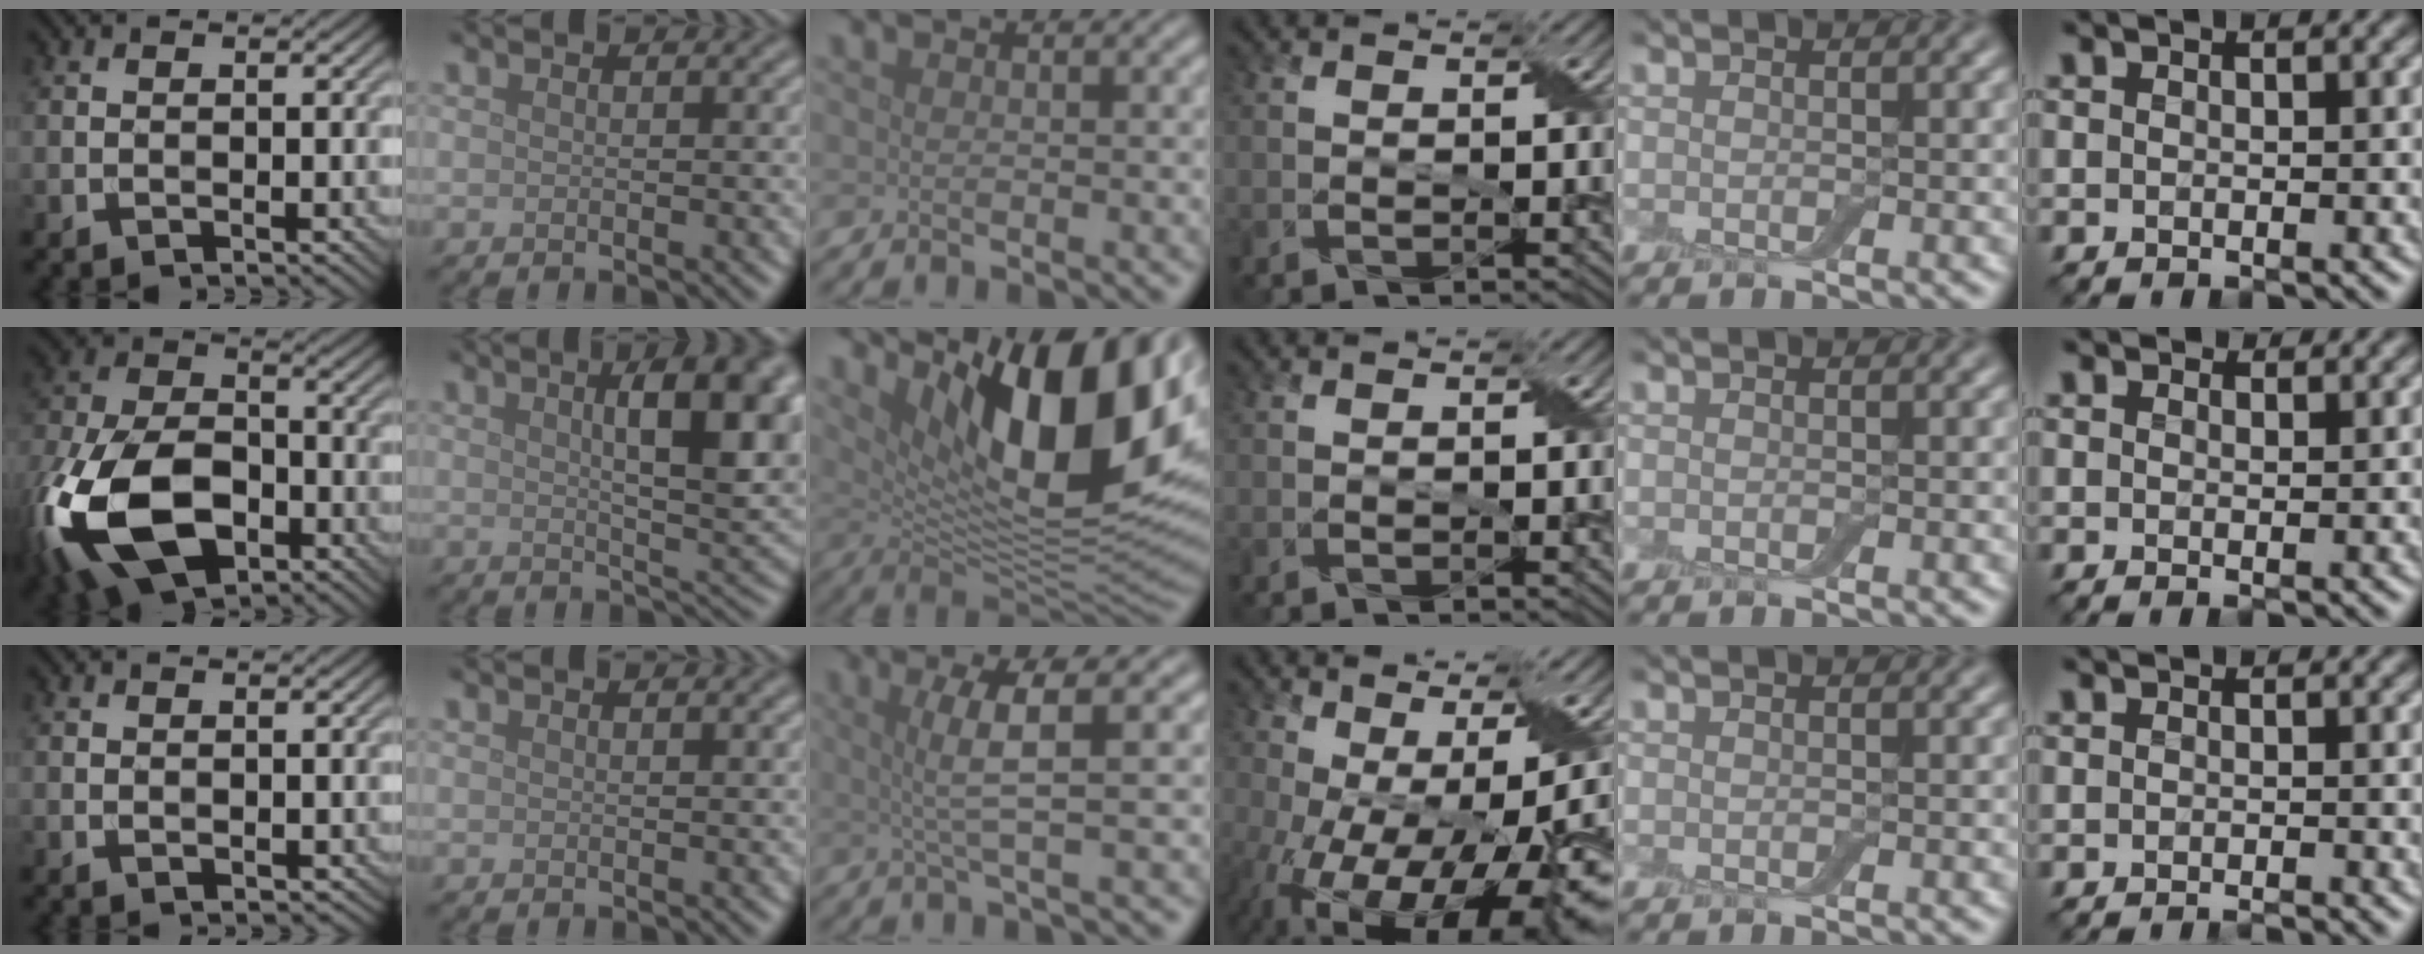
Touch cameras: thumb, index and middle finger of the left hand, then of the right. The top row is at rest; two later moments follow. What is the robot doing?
{"motion": "peel", "object": "aluminum foil"}